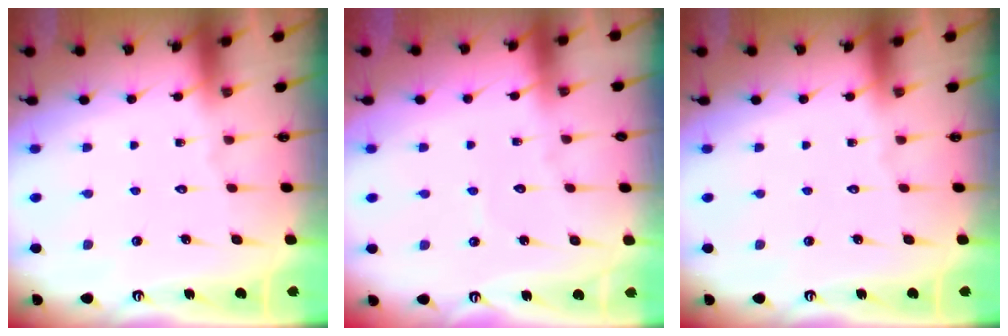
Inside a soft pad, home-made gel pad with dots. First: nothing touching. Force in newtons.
{"total": 2.8, "press": 2.8, "slide": 0.3}
{"total": 0.0}